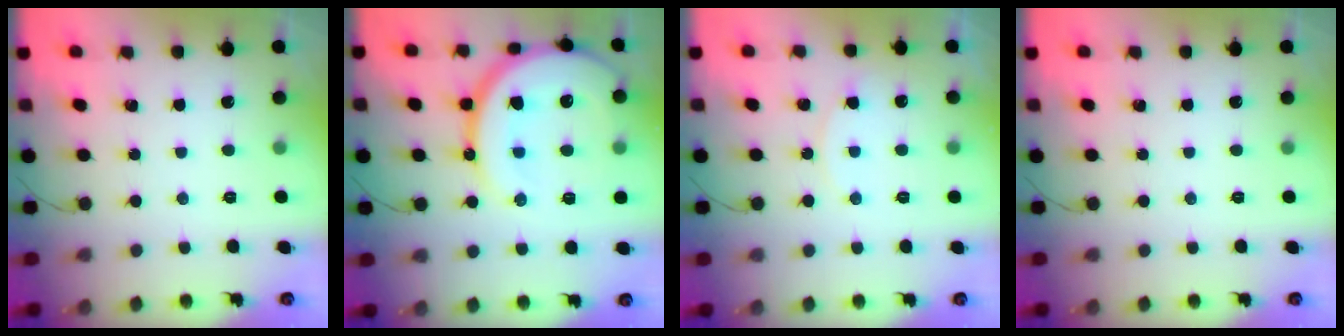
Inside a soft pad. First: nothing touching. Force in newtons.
{"total": 19.5, "press": 19.4, "slide": 2.0}
{"total": 4.9, "press": 4.9, "slide": 0.6}
{"total": 0.0}